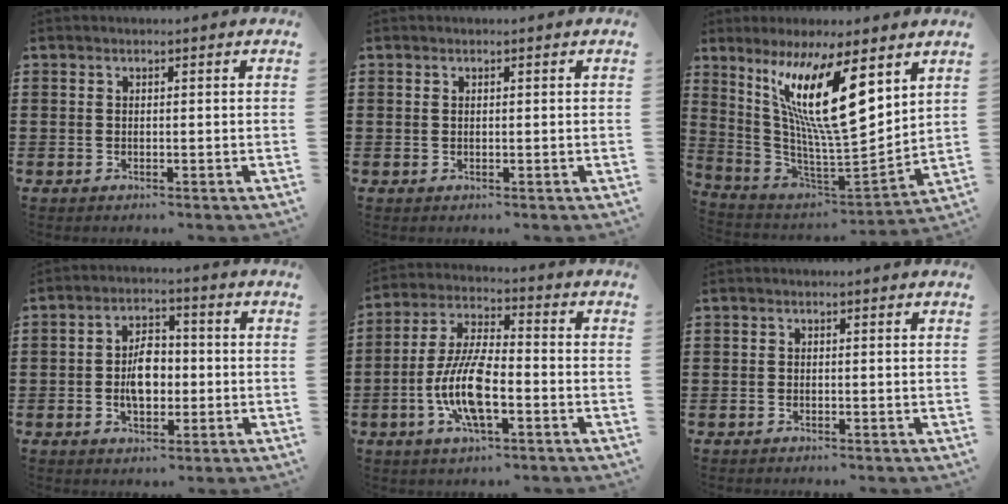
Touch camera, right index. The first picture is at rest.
{"total": 0.7, "force": [0.5, 0.1, 0.4], "torque": [-0.008, -0.001, 0.011]}
{"total": 16.6, "force": [7.5, 3.8, 14.4], "torque": [-0.304, -0.030, 0.122]}
{"total": 6.2, "force": [-0.5, 3.6, 5.0], "torque": [-0.085, 0.000, -0.013]}
{"total": 10.9, "force": [-3.0, 3.6, 9.8], "torque": [-0.221, -0.011, -0.060]}
{"total": 0.0}